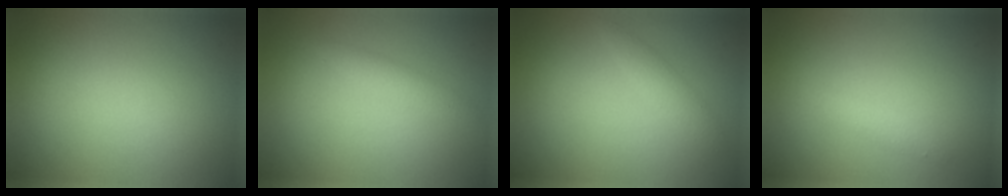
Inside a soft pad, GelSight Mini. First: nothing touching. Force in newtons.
{"total": 1.3, "press": 1.3, "slide": 0.1}
{"total": 1.5, "press": 1.5, "slide": 0.1}
{"total": 1.1, "press": 1.1, "slide": 0.0}